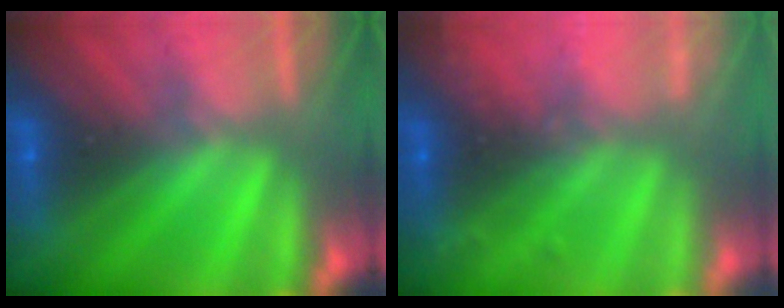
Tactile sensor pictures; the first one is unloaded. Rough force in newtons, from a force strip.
{"total": 9.7}